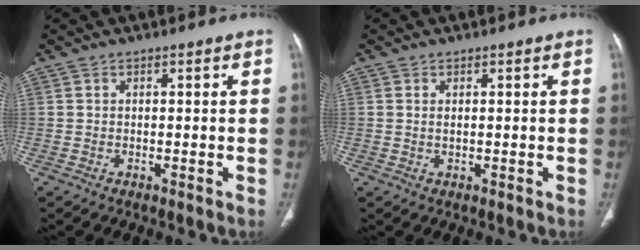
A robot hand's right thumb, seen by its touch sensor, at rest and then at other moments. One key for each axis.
{"total": 0.9, "fx": 0.2, "fy": 0.4, "fz": 0.7, "tx": -0.018, "ty": -0.001, "tz": 0.007}